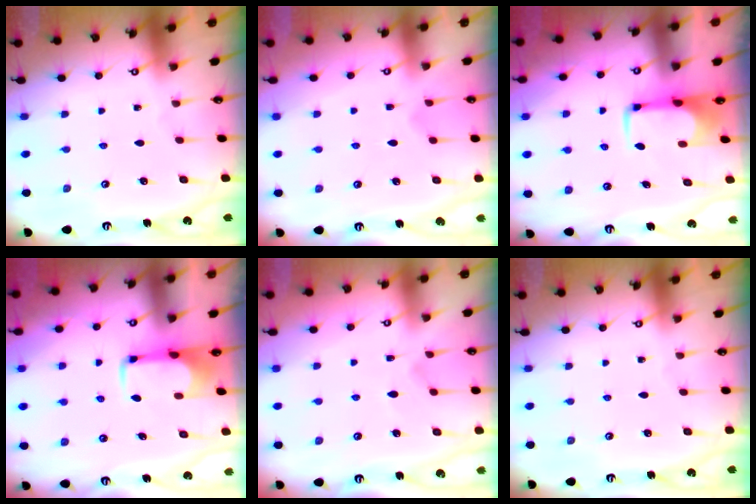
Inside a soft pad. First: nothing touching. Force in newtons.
{"total": 1.2, "press": 0.7, "slide": 1.0}
{"total": 2.0, "press": 1.9, "slide": 0.4}
{"total": 1.9, "press": 1.9, "slide": 0.5}
{"total": 1.4, "press": 0.7, "slide": 1.1}
{"total": 0.0}